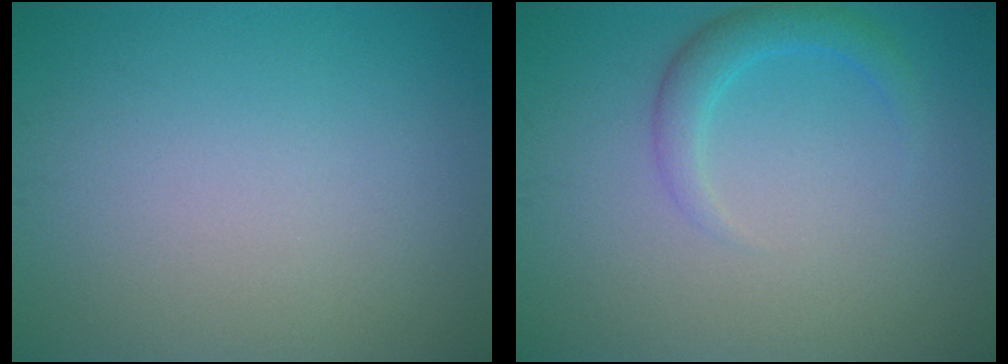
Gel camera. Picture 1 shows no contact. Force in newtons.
{"total": 2.3, "press": 2.3, "slide": 0.1}